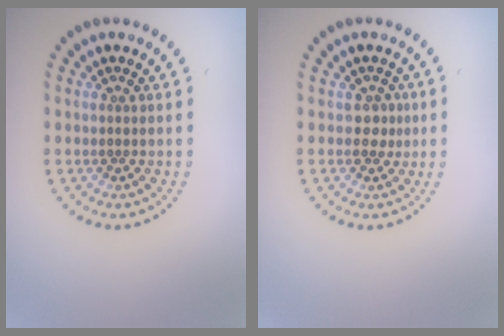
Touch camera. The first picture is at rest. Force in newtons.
{"total": 1.4, "press": 1.2, "slide": 0.7}